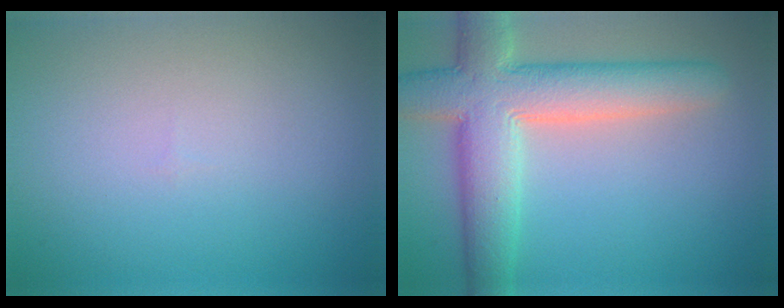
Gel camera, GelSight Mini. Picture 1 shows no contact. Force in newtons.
{"total": 9.0, "press": 9.0, "slide": 0.9}